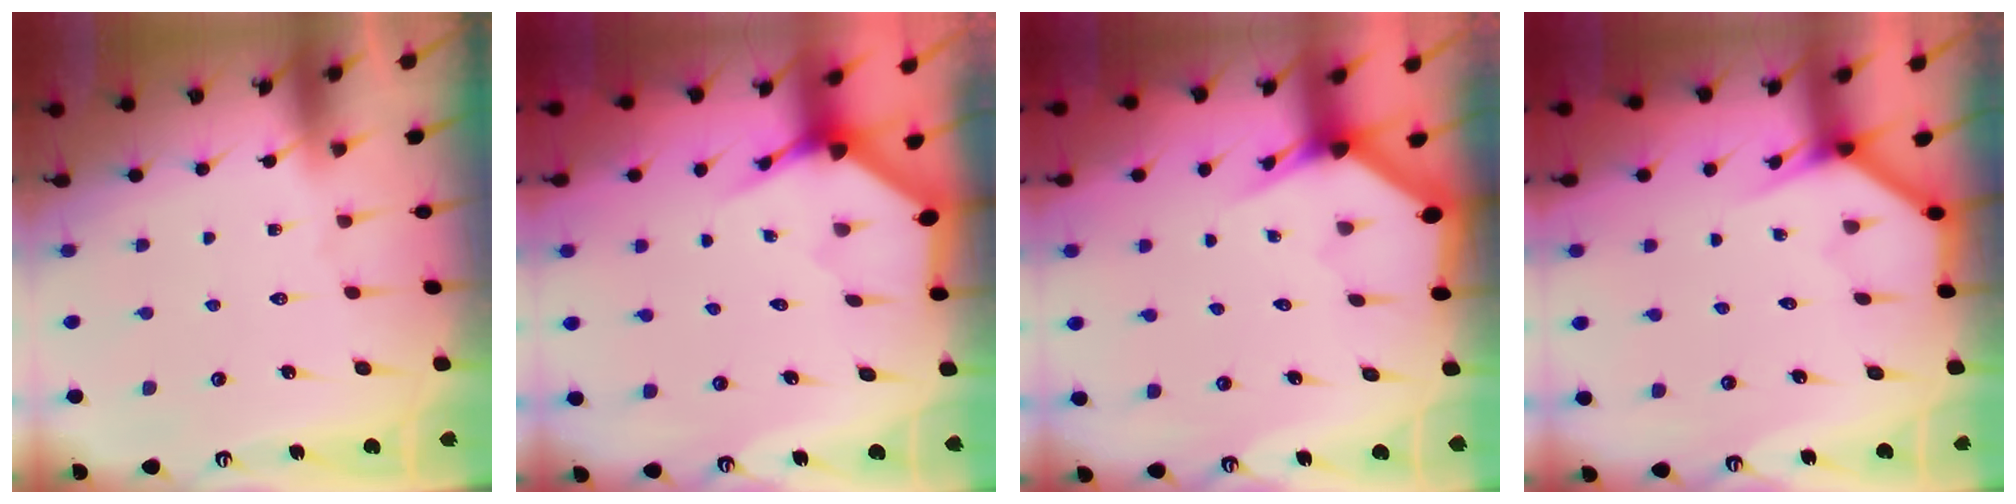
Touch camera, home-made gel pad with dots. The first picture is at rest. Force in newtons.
{"total": 3.4, "press": 3.4, "slide": 0.1}
{"total": 2.8, "press": 2.8, "slide": 0.0}
{"total": 3.8, "press": 3.8, "slide": 0.3}